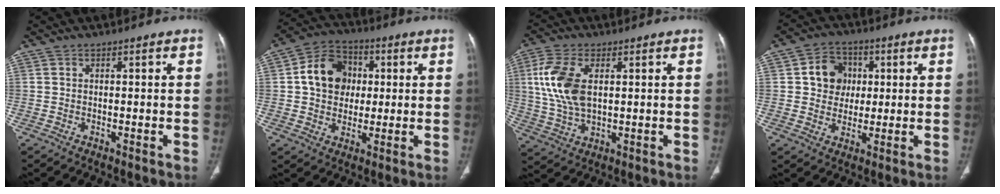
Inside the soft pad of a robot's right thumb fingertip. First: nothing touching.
{"total": 12.0, "force": [1.6, 9.8, 6.6], "torque": [-0.084, 0.013, 0.020]}
{"total": 11.9, "force": [2.4, 6.6, 9.6], "torque": [-0.213, -0.004, 0.050]}
{"total": 8.6, "force": [1.6, 7.5, 4.0], "torque": [-0.024, 0.001, 0.023]}